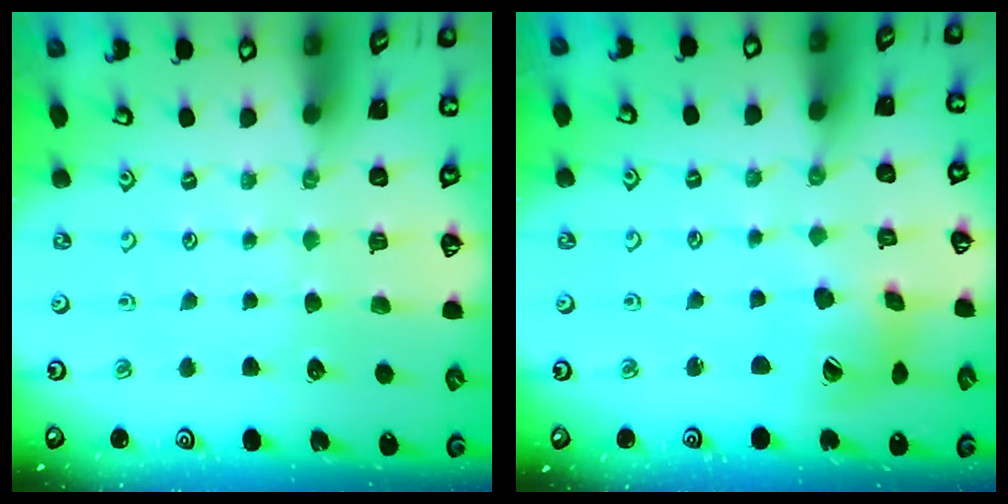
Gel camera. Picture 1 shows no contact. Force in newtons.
{"total": 9.2, "press": 9.1, "slide": 1.2}